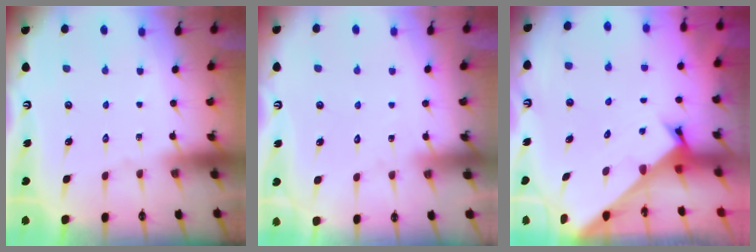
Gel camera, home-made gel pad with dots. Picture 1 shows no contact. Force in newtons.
{"total": 5.7, "press": 5.7, "slide": 0.4}
{"total": 2.3, "press": 2.3, "slide": 0.2}